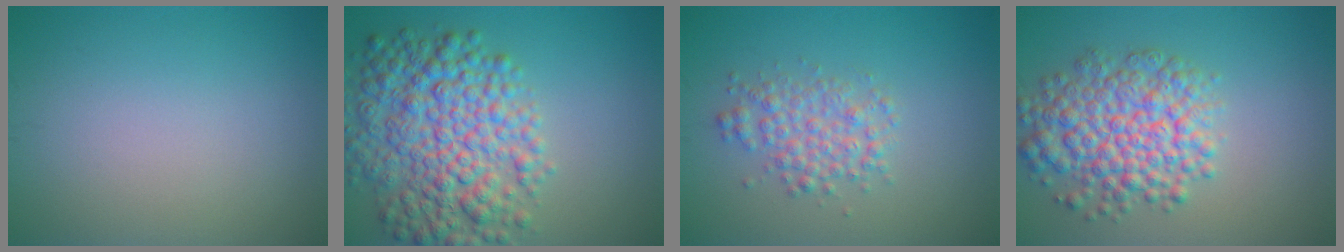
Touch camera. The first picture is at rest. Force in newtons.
{"total": 8.8, "press": 8.8, "slide": 0.3}
{"total": 3.0, "press": 3.0, "slide": 0.1}
{"total": 6.9, "press": 6.9, "slide": 0.3}